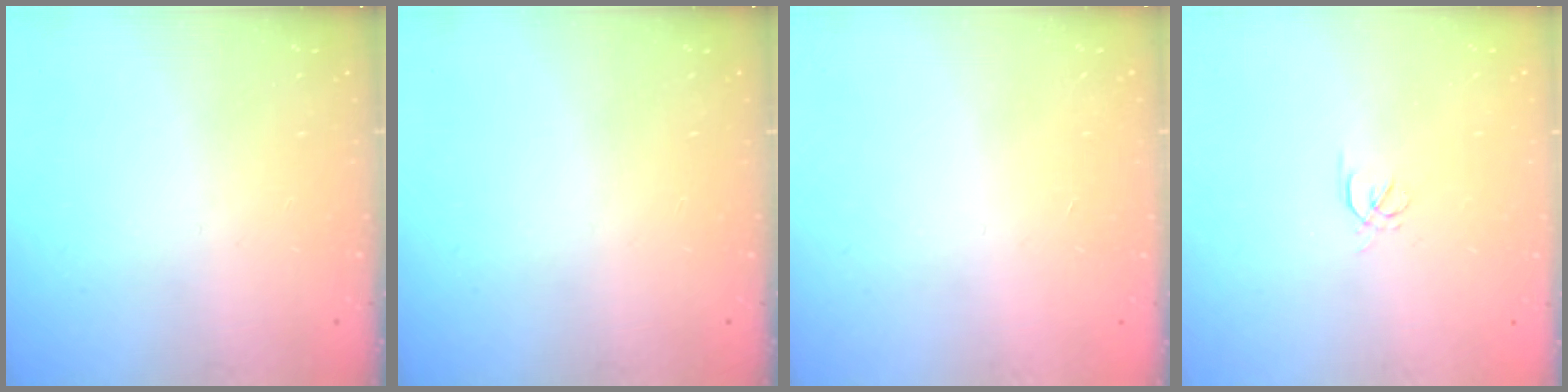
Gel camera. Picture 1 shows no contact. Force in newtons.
{"total": 0.0}
{"total": 1.0, "press": 0.9, "slide": 0.2}
{"total": 1.7, "press": 1.6, "slide": 0.5}